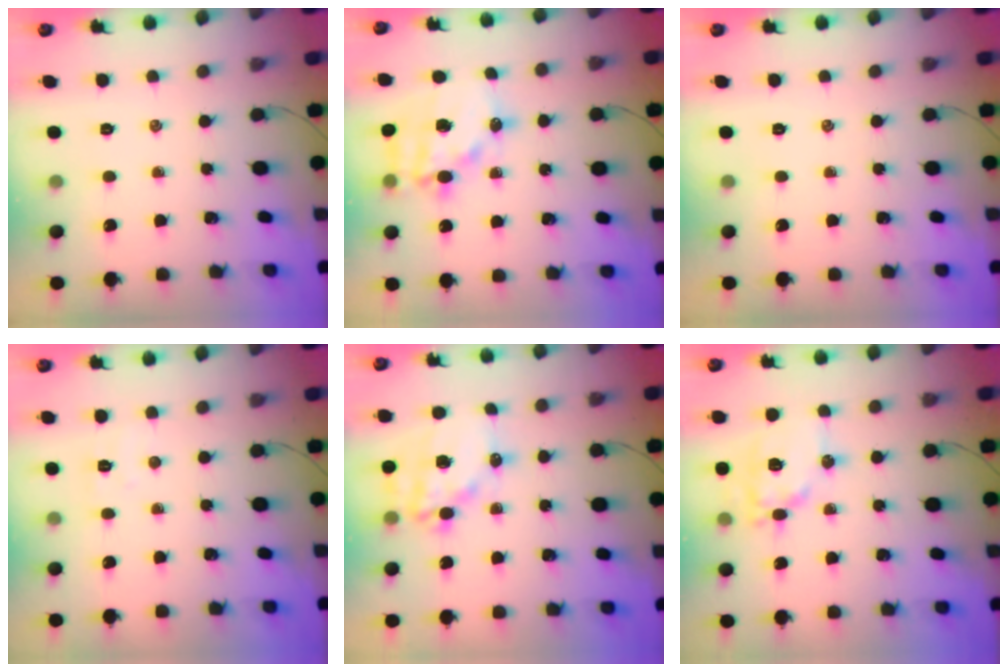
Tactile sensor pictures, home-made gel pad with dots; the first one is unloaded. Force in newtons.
{"total": 13.9, "press": 13.6, "slide": 2.9}
{"total": 0.0}
{"total": 3.3, "press": 3.2, "slide": 0.8}
{"total": 14.3, "press": 13.9, "slide": 3.6}
{"total": 12.8, "press": 12.8, "slide": 1.4}